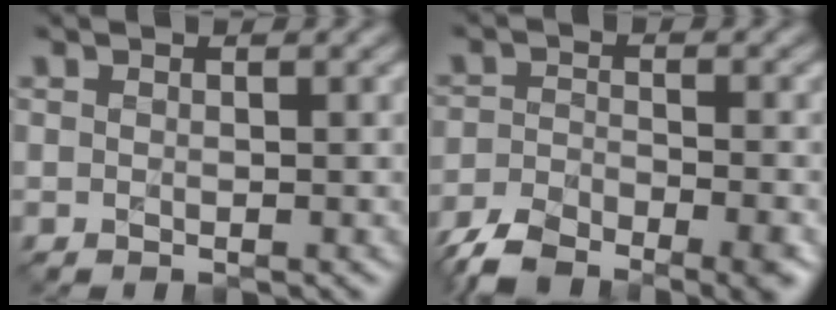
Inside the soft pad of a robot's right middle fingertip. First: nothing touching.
{"total": 8.0, "force": [-6.2, 2.8, 4.2], "torque": [-0.070, -0.028, -0.107]}